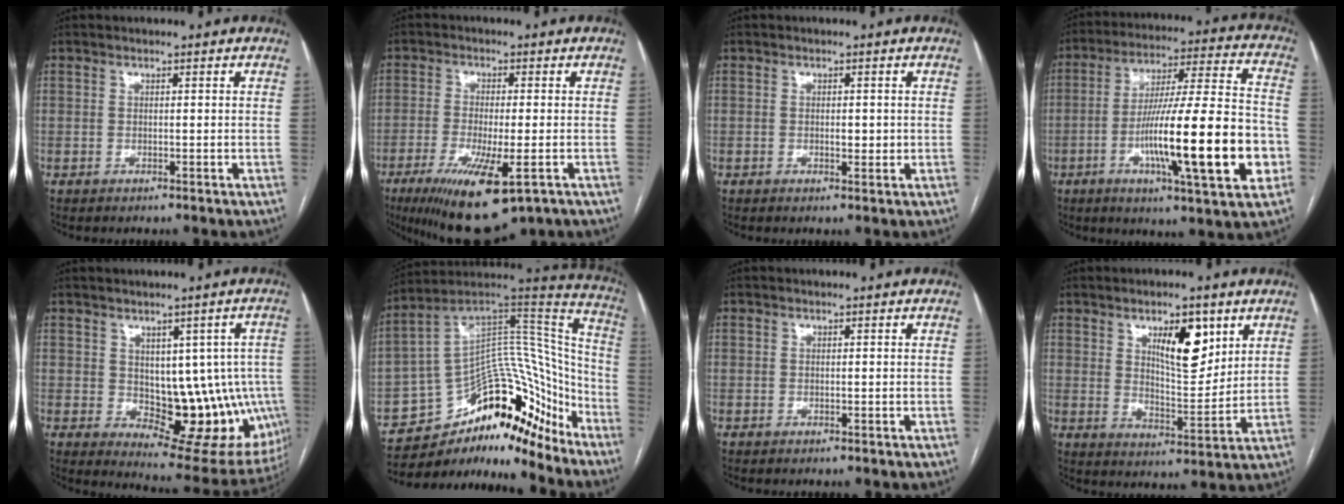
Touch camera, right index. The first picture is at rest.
{"total": 12.9, "force": [-6.8, 2.7, 10.6], "torque": [-0.180, -0.035, -0.105]}
{"total": 1.5, "force": [0.0, 0.8, 1.3], "torque": [-0.022, 0.001, 0.004]}
{"total": 22.4, "force": [-6.0, 1.8, 21.5], "torque": [-0.329, -0.003, -0.089]}
{"total": 14.8, "force": [-1.3, 8.3, 12.2], "torque": [-0.124, 0.010, 0.007]}
{"total": 21.5, "force": [-16.2, 9.7, 10.2], "torque": [-0.124, 0.084, -0.249]}
{"total": 0.0}
{"total": 9.2, "force": [4.5, 3.1, 7.3], "torque": [-0.119, -0.004, 0.078]}